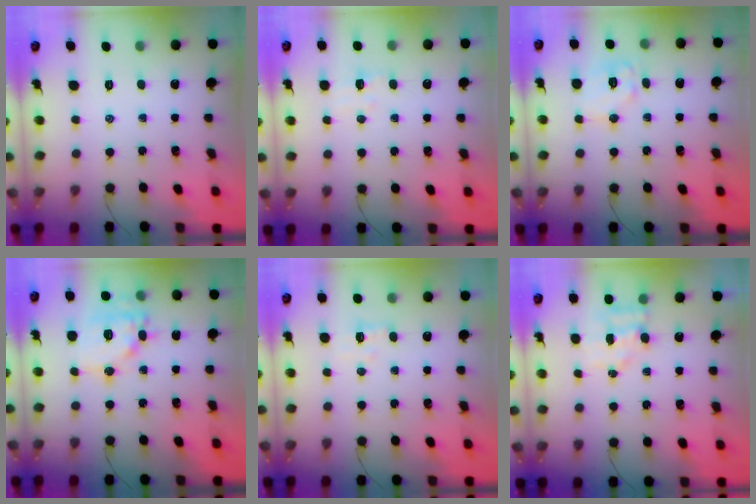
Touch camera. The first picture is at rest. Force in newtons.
{"total": 3.0, "press": 2.9, "slide": 0.7}
{"total": 9.7, "press": 9.6, "slide": 1.2}
{"total": 14.0, "press": 13.9, "slide": 1.9}
{"total": 2.9, "press": 2.8, "slide": 1.0}
{"total": 4.5, "press": 4.5, "slide": 0.6}